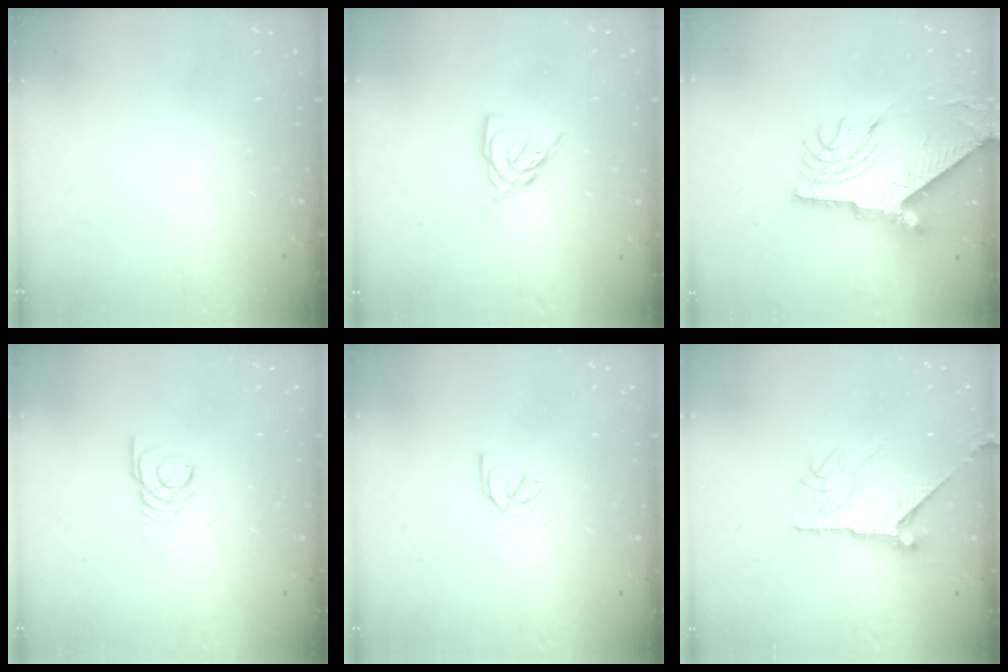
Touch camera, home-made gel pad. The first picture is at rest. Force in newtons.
{"total": 8.0, "press": 7.9, "slide": 1.1}
{"total": 12.3, "press": 12.2, "slide": 1.2}
{"total": 4.8, "press": 4.8, "slide": 0.3}
{"total": 2.1, "press": 2.0, "slide": 0.5}
{"total": 8.1, "press": 8.1, "slide": 0.5}